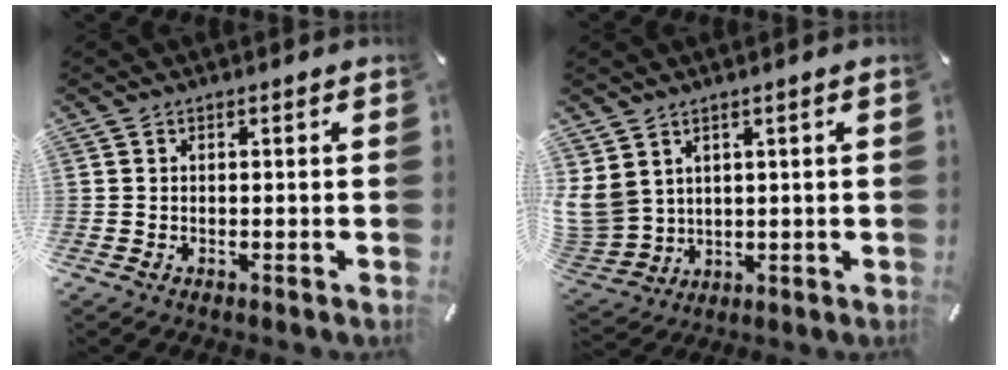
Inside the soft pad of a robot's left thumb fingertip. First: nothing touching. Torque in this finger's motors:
{"motor_torque": [2.22, 2.18, 1.30, -1.47, 0.63]}